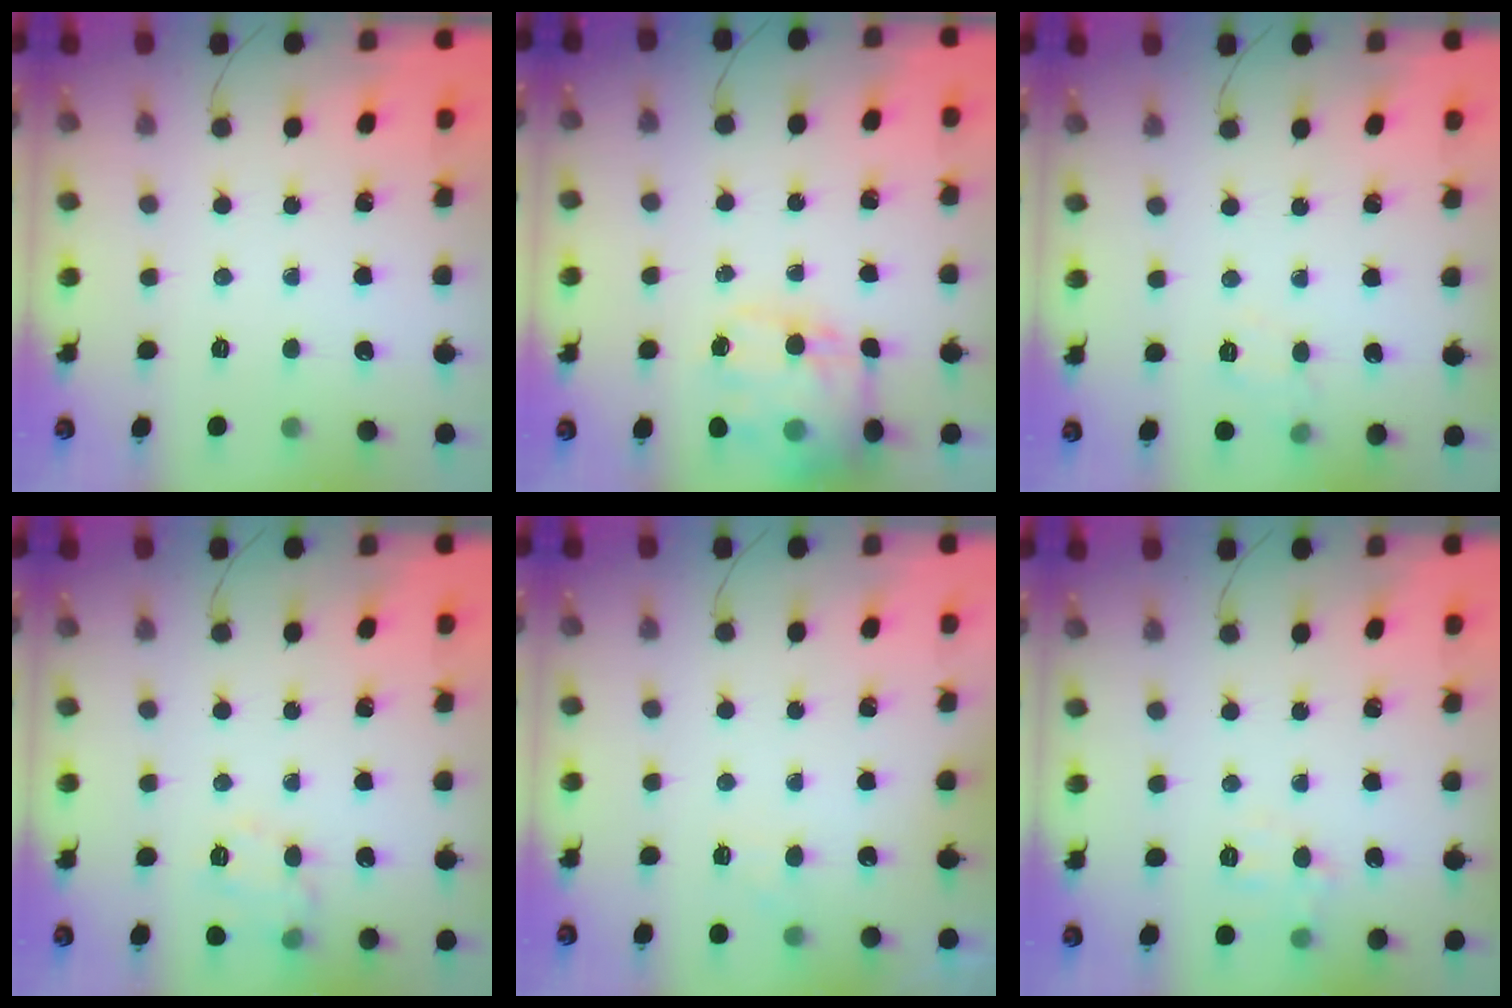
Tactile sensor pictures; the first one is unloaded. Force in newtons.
{"total": 16.4, "press": 16.0, "slide": 3.7}
{"total": 7.8, "press": 7.7, "slide": 1.3}
{"total": 10.7, "press": 10.7, "slide": 0.5}
{"total": 4.8, "press": 4.6, "slide": 1.4}
{"total": 5.4, "press": 5.2, "slide": 1.3}